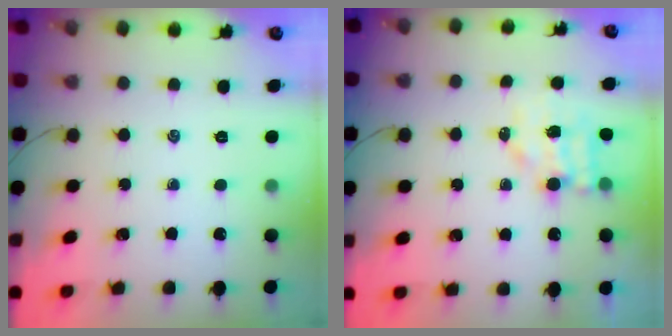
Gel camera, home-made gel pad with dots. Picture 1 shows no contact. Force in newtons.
{"total": 5.5, "press": 5.5, "slide": 0.6}